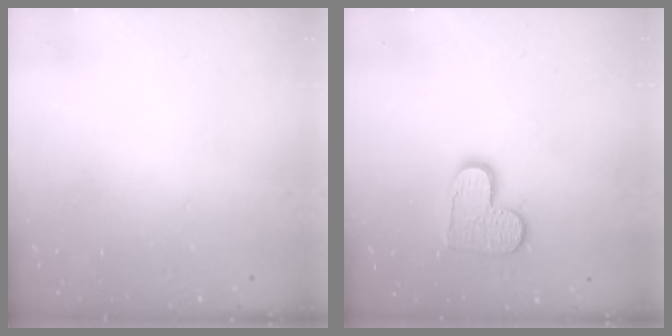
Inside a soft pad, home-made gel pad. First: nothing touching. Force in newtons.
{"total": 9.9, "press": 9.9, "slide": 0.3}